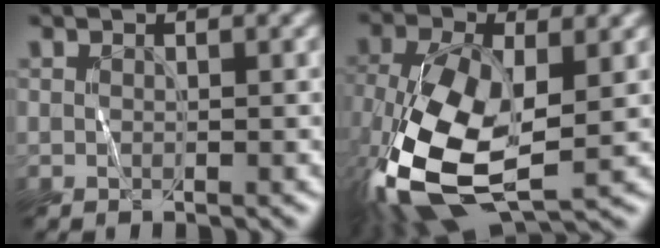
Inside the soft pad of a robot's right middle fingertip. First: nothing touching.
{"total": 13.2, "force": [-3.2, 6.8, 10.9], "torque": [-0.263, -0.033, -0.048]}